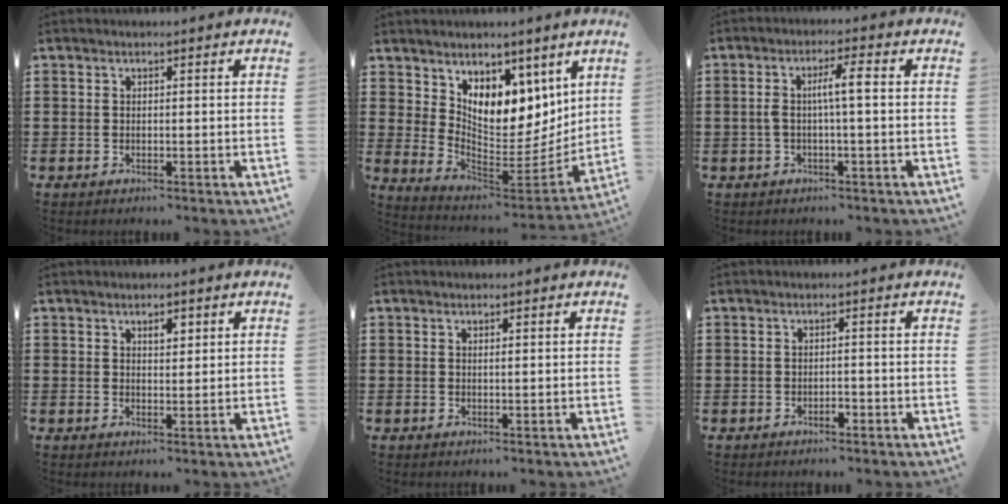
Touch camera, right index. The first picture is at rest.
{"total": 7.7, "force": [5.2, 5.0, 2.8], "torque": [-0.070, -0.052, 0.097]}
{"total": 4.4, "force": [-0.1, 0.5, 4.4], "torque": [-0.088, 0.003, -0.010]}
{"total": 2.2, "force": [1.2, 1.1, 1.5], "torque": [-0.024, 0.003, 0.018]}
{"total": 0.5, "force": [0.2, 0.1, 0.5], "torque": [-0.010, 0.000, 0.004]}
{"total": 1.3, "force": [-0.8, 0.5, 0.9], "torque": [-0.019, -0.002, -0.015]}